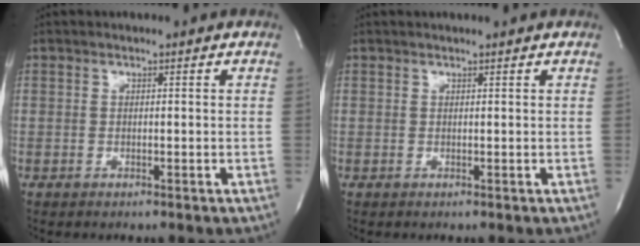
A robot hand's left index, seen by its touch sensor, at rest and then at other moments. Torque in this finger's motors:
{"motor_torque": [0.96, -0.96, 0.11, 0.01]}